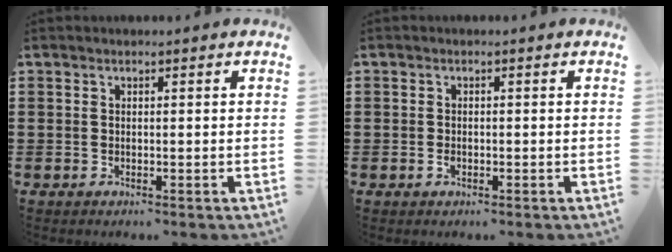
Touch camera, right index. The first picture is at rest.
{"total": 0.9, "force": [-0.5, 0.6, 0.5], "torque": [-0.010, -0.002, -0.008]}